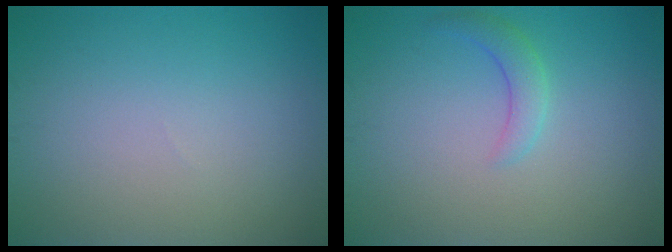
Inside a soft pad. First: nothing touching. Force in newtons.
{"total": 1.9, "press": 1.9, "slide": 0.1}